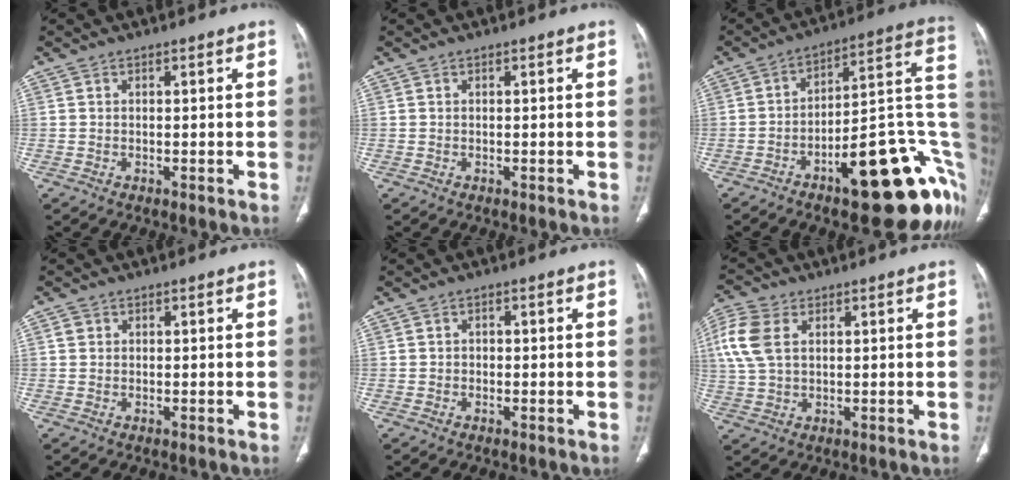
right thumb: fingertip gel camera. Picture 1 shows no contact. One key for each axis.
{"total": 0.0}
{"total": 26.1, "fx": -8.6, "fy": 9.3, "fz": 22.8, "tx": -0.215, "ty": 0.056, "tz": -0.110}
{"total": 1.0, "fx": 0.3, "fy": 0.9, "fz": 0.3, "tx": 0.000, "ty": 0.001, "tz": 0.004}
{"total": 0.9, "fx": -0.2, "fy": 0.8, "fz": 0.3, "tx": 0.001, "ty": 0.003, "tz": -0.006}
{"total": 9.1, "fx": 2.5, "fy": 5.8, "fz": 6.6, "tx": -0.160, "ty": 0.010, "tz": 0.050}